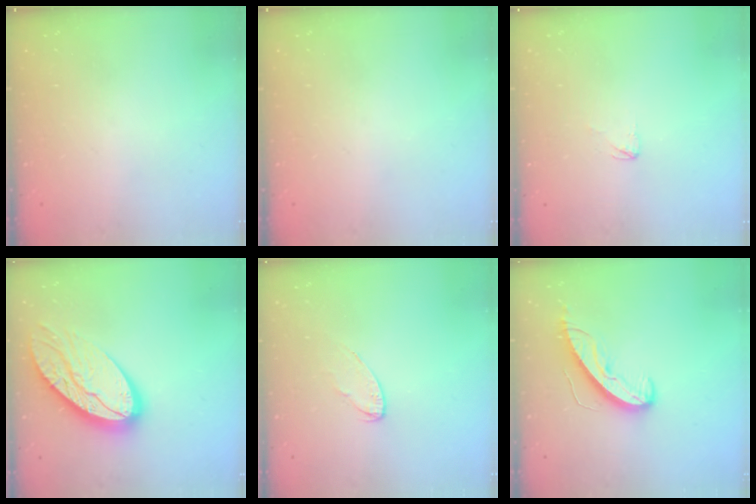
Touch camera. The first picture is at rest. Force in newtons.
{"total": 0.0}
{"total": 2.3, "press": 2.3, "slide": 0.2}
{"total": 17.9, "press": 17.9, "slide": 1.4}
{"total": 4.7, "press": 4.7, "slide": 0.4}
{"total": 9.0, "press": 9.0, "slide": 0.3}